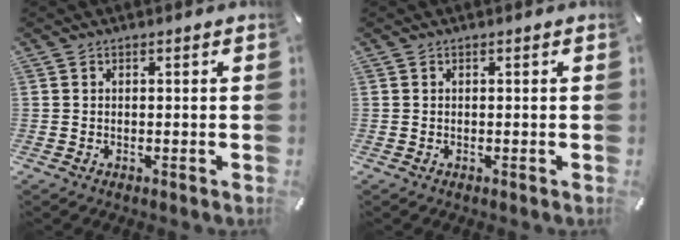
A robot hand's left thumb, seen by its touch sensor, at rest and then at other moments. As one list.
[{"total": 0.0}]